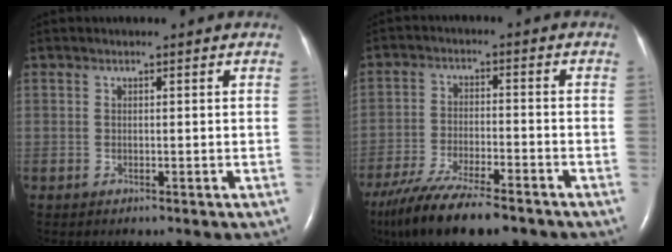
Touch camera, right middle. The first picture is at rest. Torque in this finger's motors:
{"motor_torque": [1.08, -1.07, 0.21, 0.12]}